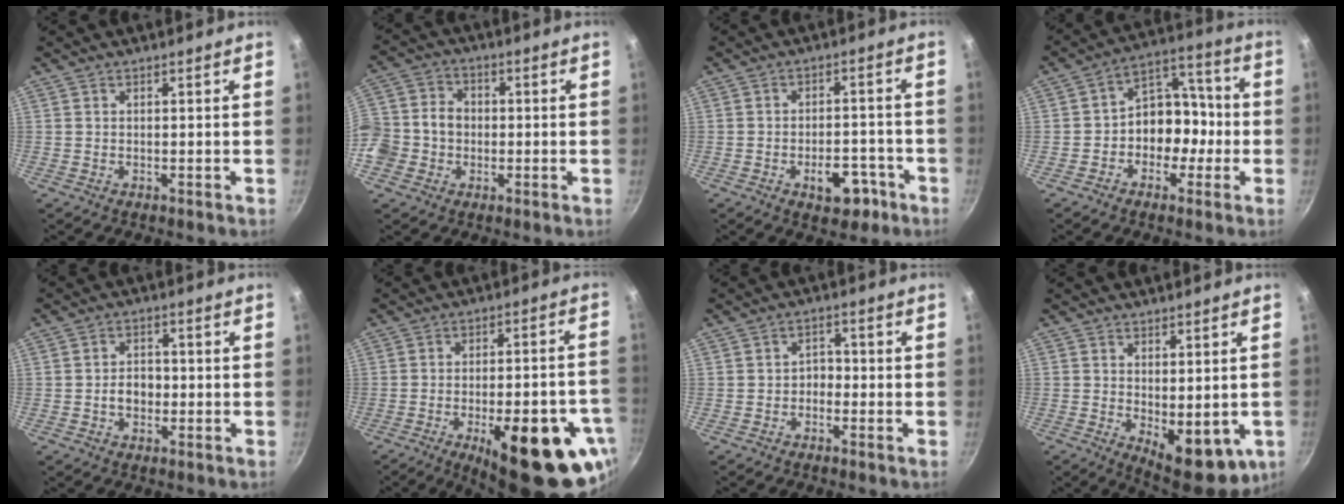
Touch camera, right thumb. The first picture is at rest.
{"total": 13.2, "force": [-2.1, 11.3, 6.5], "torque": [-0.125, 0.036, -0.051]}
{"total": 7.8, "force": [-3.7, 4.5, 5.2], "torque": [-0.040, 0.026, -0.044]}
{"total": 10.7, "force": [-2.6, 8.4, 6.0], "torque": [-0.024, 0.059, -0.051]}
{"total": 4.1, "force": [-0.8, 3.1, 2.6], "torque": [-0.021, 0.014, -0.014]}
{"total": 23.9, "force": [-11.0, 8.9, 19.3], "torque": [-0.200, 0.032, -0.141]}
{"total": 2.6, "force": [-1.2, 1.9, 1.2], "torque": [-0.002, 0.018, -0.023]}
{"total": 11.5, "force": [-1.5, 5.4, 10.1], "torque": [-0.110, -0.016, -0.005]}